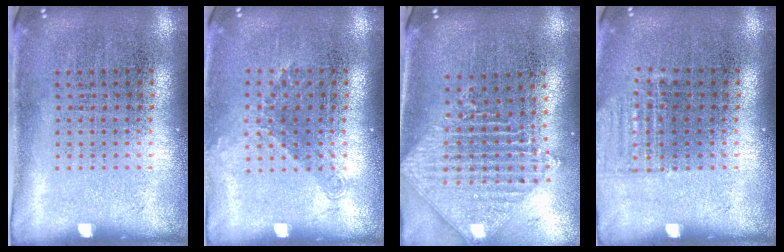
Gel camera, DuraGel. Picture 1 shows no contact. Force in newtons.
{"total": 1.2, "press": 0.9, "slide": 0.8}
{"total": 1.9, "press": 1.6, "slide": 1.0}
{"total": 0.9, "press": 0.9, "slide": 0.3}